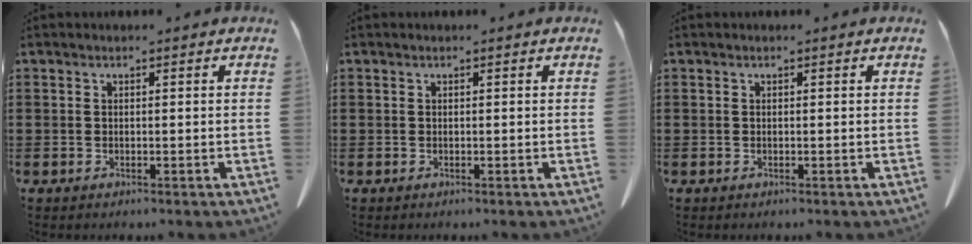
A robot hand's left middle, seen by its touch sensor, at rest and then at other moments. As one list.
[{"total": 0.0}, {"total": 0.0}]